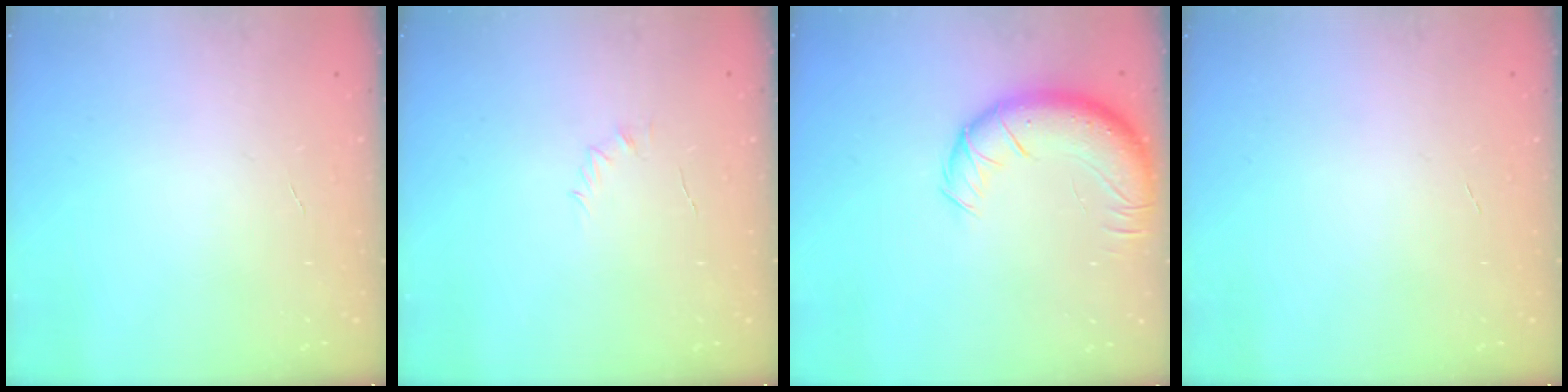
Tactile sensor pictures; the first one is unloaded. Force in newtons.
{"total": 3.6, "press": 3.5, "slide": 1.0}
{"total": 13.9, "press": 13.5, "slide": 3.3}
{"total": 0.0}